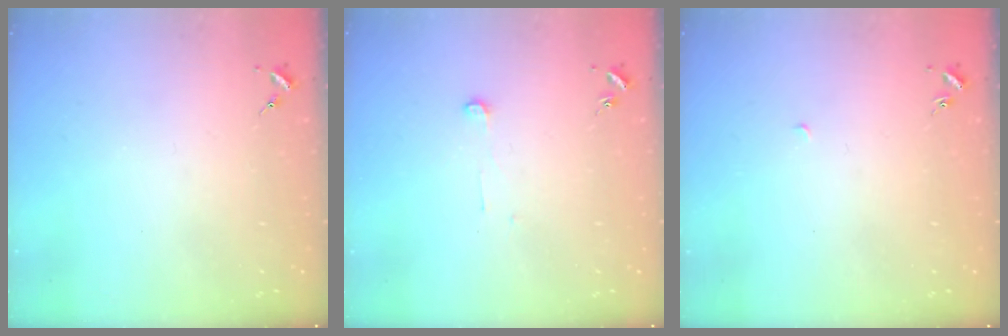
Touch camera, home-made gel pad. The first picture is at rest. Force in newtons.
{"total": 3.4, "press": 3.3, "slide": 0.3}
{"total": 2.1, "press": 2.1, "slide": 0.1}